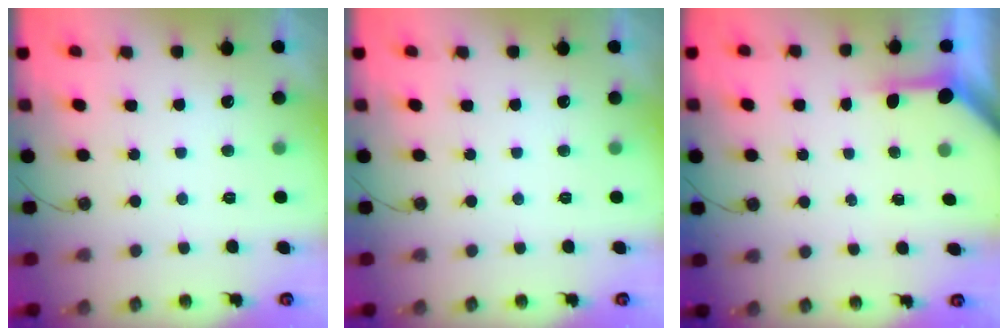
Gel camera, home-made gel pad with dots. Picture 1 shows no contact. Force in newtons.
{"total": 0.0}
{"total": 3.3, "press": 3.3, "slide": 0.4}